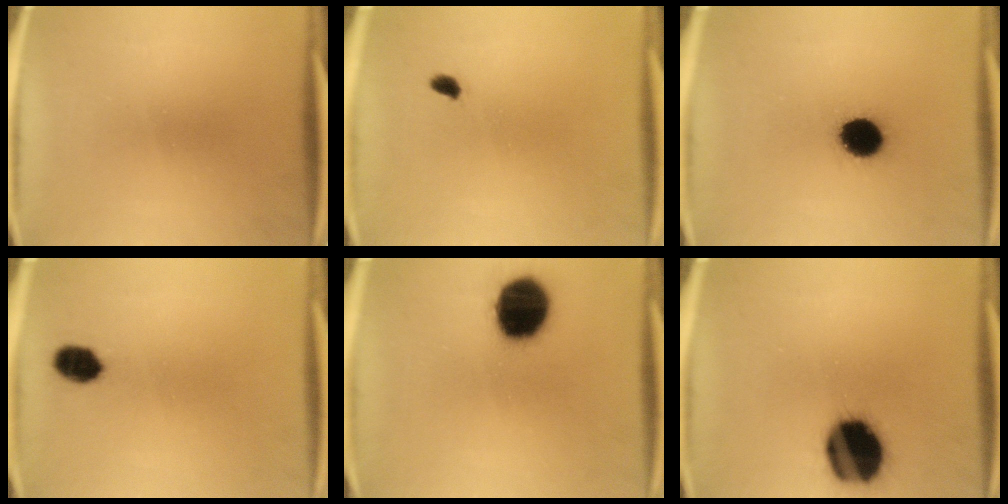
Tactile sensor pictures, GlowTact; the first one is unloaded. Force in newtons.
{"total": 1.4}
{"total": 10.5}
{"total": 5.1}
{"total": 17.9}
{"total": 19.8}